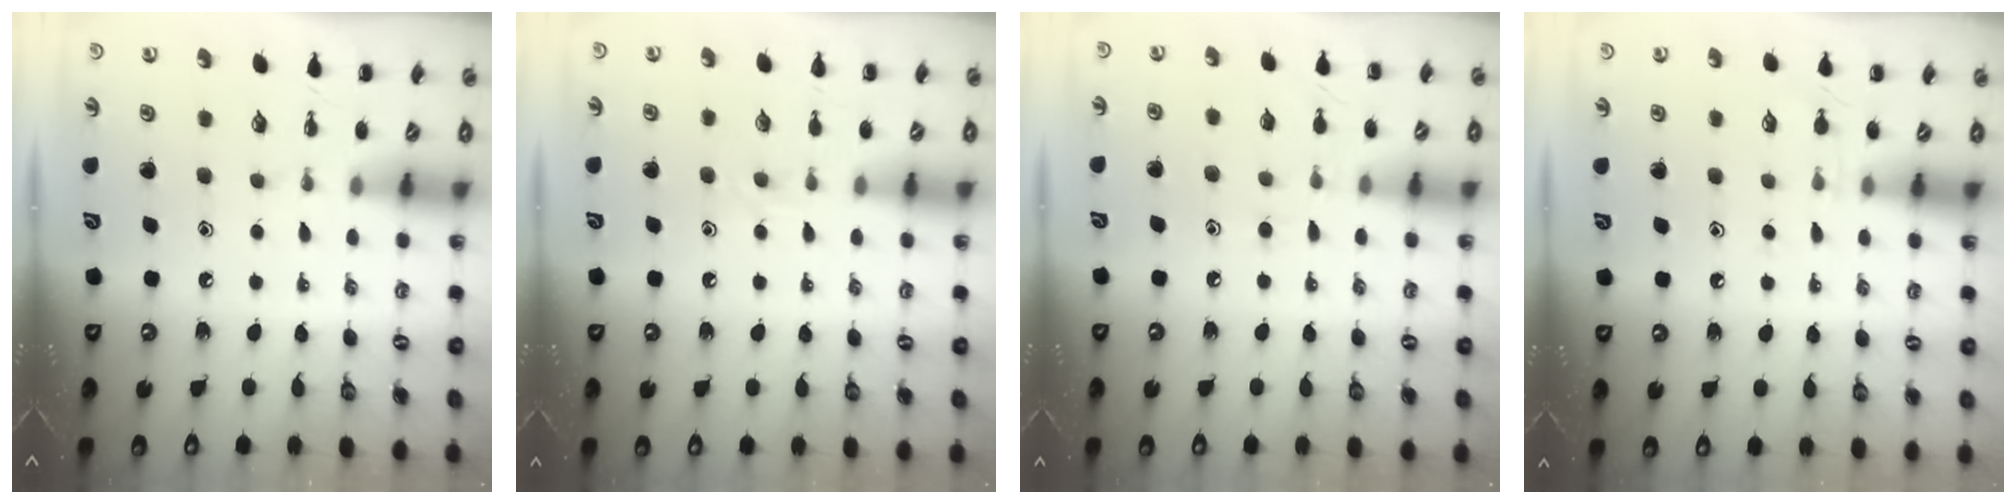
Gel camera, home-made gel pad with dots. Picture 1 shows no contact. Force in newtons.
{"total": 6.3, "press": 6.1, "slide": 1.3}
{"total": 7.1, "press": 6.8, "slide": 2.0}
{"total": 4.8, "press": 4.5, "slide": 1.6}